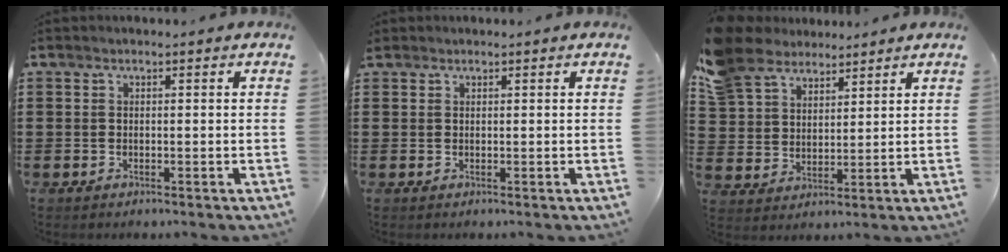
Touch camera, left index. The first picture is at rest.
{"total": 0.7, "force": [0.6, 0.4, 0.1], "torque": [-0.004, 0.002, 0.012]}
{"total": 8.1, "force": [6.7, 4.0, 2.0], "torque": [-0.076, -0.006, 0.129]}